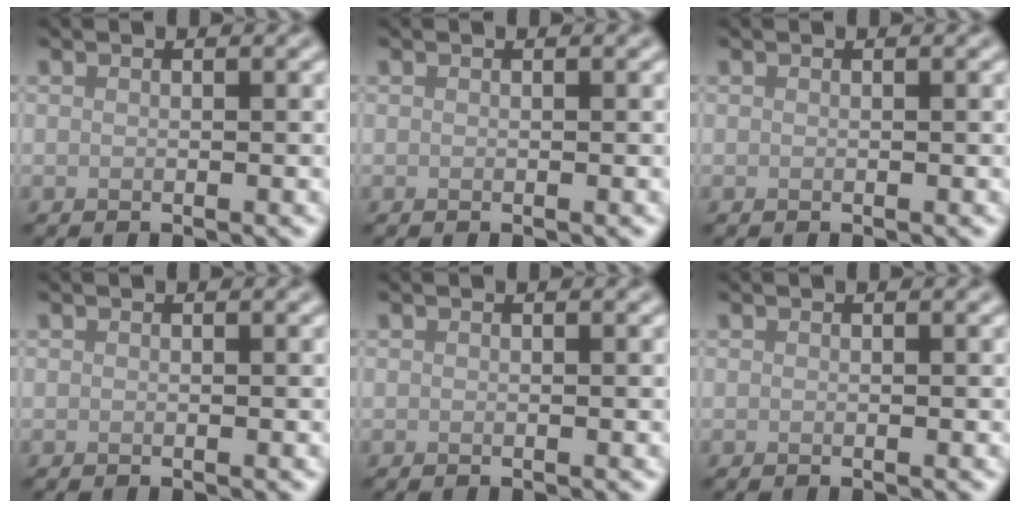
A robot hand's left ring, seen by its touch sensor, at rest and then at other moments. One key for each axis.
{"total": 0.0}
{"total": 0.0}
{"total": 0.0}
{"total": 0.0}
{"total": 0.0}